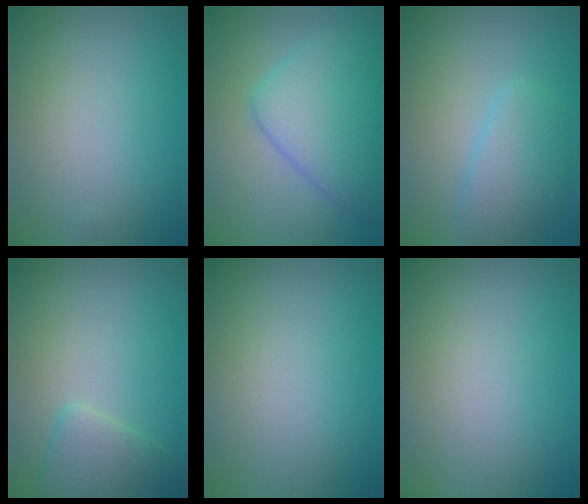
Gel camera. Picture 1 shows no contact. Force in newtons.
{"total": 6.7, "press": 6.7, "slide": 0.2}
{"total": 3.3, "press": 3.3, "slide": 0.2}
{"total": 3.2, "press": 3.2, "slide": 0.3}
{"total": 0.0}
{"total": 0.0}